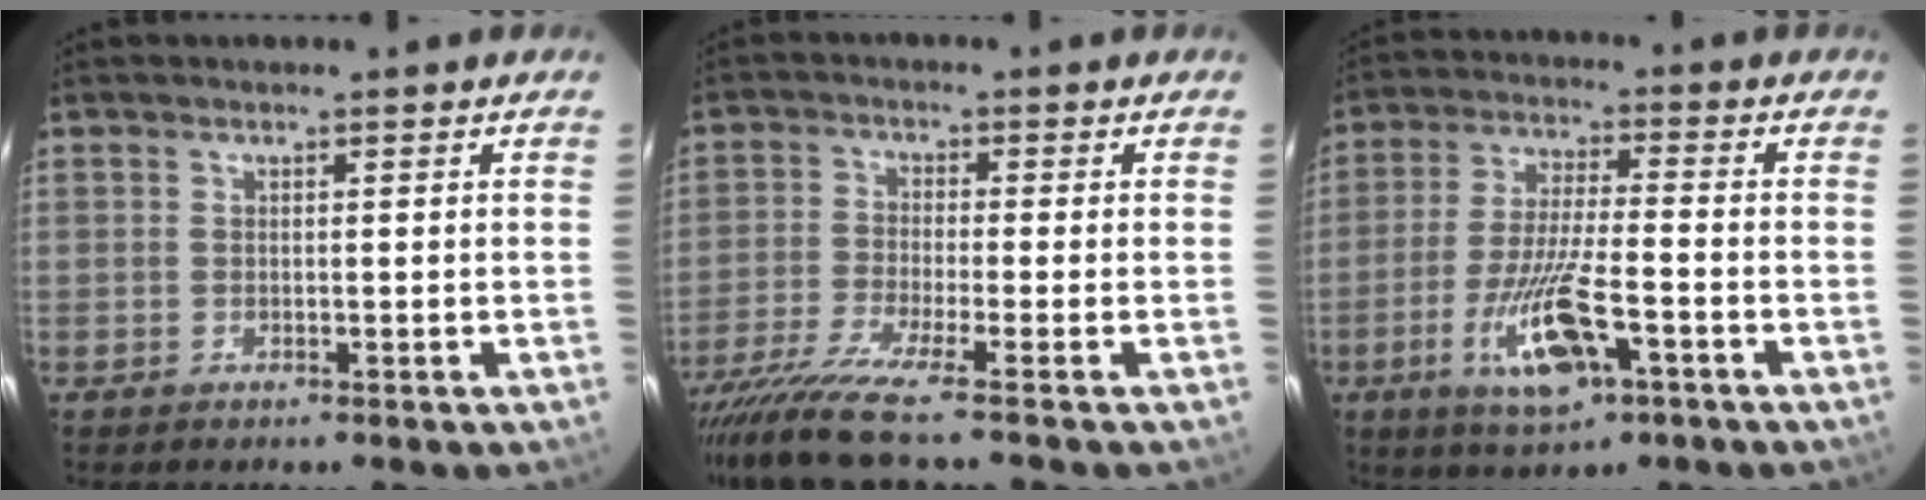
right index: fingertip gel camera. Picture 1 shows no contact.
{"total": 9.2, "force": [-7.3, -1.7, 5.2], "torque": [-0.088, -0.031, -0.128]}
{"total": 11.6, "force": [-5.0, 2.2, 10.3], "torque": [-0.202, -0.016, -0.084]}